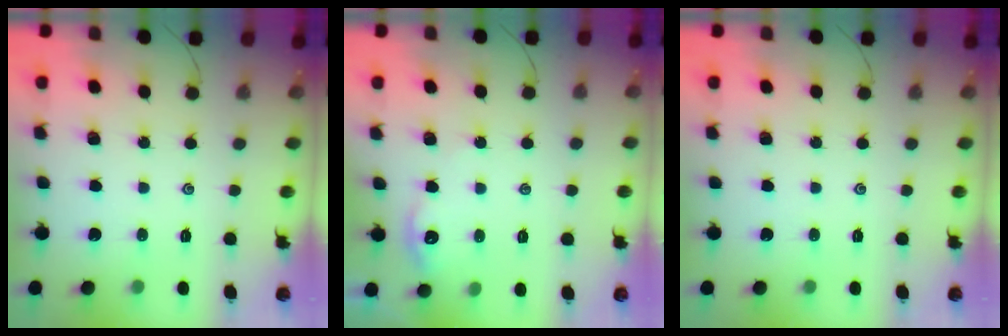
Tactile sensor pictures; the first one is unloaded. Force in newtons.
{"total": 3.2, "press": 3.2, "slide": 0.3}
{"total": 0.0}